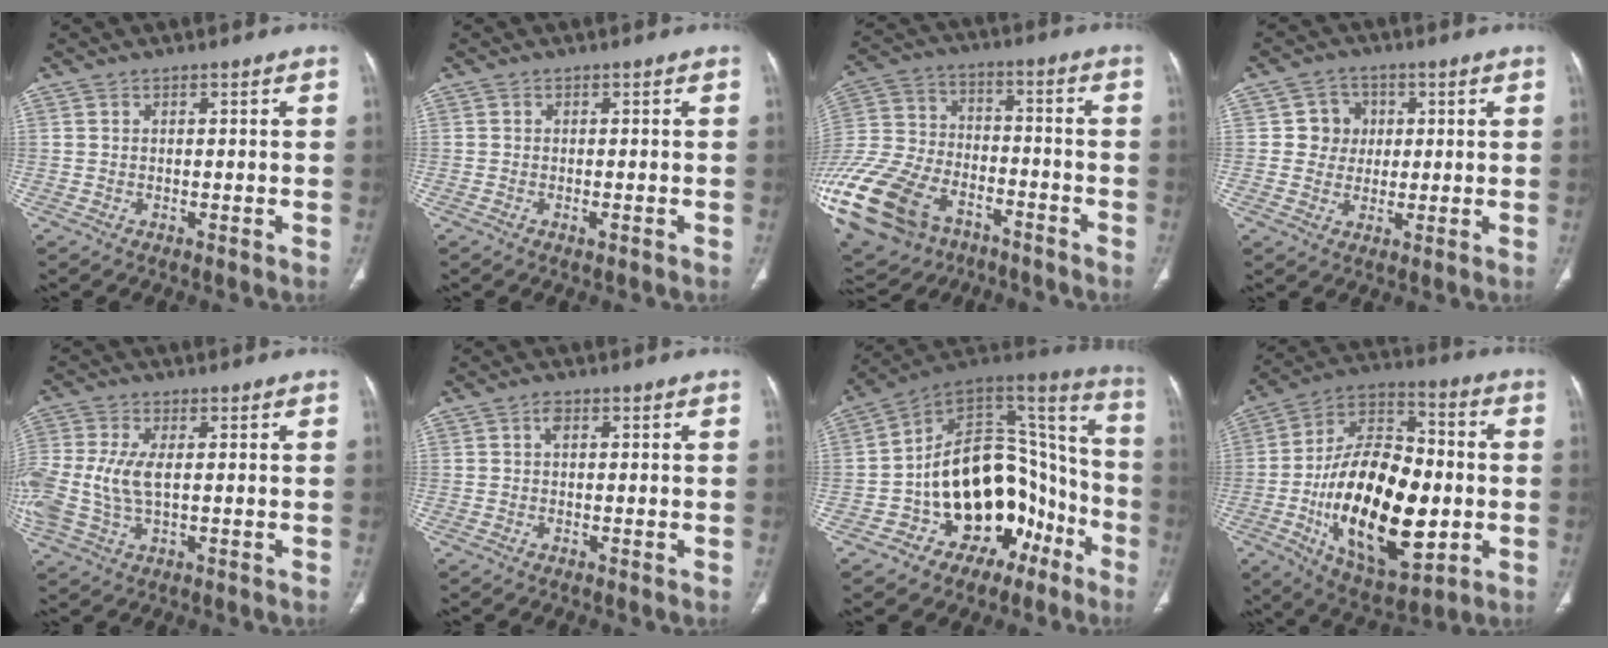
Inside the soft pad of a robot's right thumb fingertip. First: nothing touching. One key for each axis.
{"total": 0.8, "fx": -0.4, "fy": 0.3, "fz": 0.6, "tx": -0.012, "ty": -0.001, "tz": -0.006}
{"total": 32.2, "fx": -17.3, "fy": 20.7, "fz": 17.7, "tx": -0.507, "ty": 0.031, "tz": -0.301}
{"total": 5.5, "fx": 0.9, "fy": 5.3, "fz": 1.1, "tx": 0.019, "ty": 0.008, "tz": 0.009}
{"total": 10.7, "fx": 0.0, "fy": 5.6, "fz": 9.1, "tx": -0.234, "ty": 0.002, "tz": 0.005}
{"total": 1.2, "fx": 0.1, "fy": 0.7, "fz": 0.9, "tx": -0.014, "ty": 0.005, "tz": -0.003}
{"total": 25.0, "fx": -9.9, "fy": 16.3, "fz": 16.2, "tx": -0.192, "ty": 0.117, "tz": -0.137}
{"total": 27.8, "fx": -4.6, "fy": 14.5, "fz": 23.2, "tx": -0.374, "ty": 0.014, "tz": -0.061}